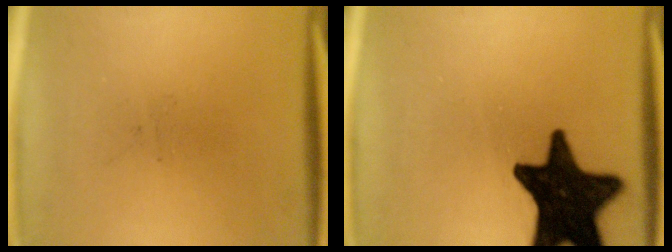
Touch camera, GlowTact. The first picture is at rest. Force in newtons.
{"total": 18.9}